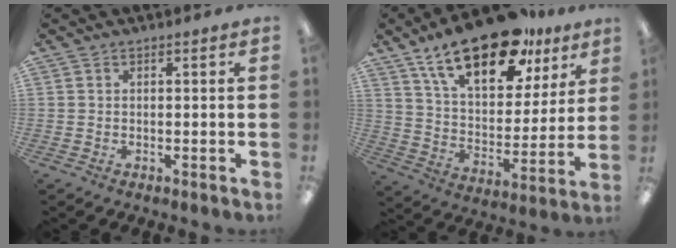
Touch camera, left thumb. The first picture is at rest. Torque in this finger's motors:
{"motor_torque": [0.93, 0.85, 1.31, -1.46, 0.25]}